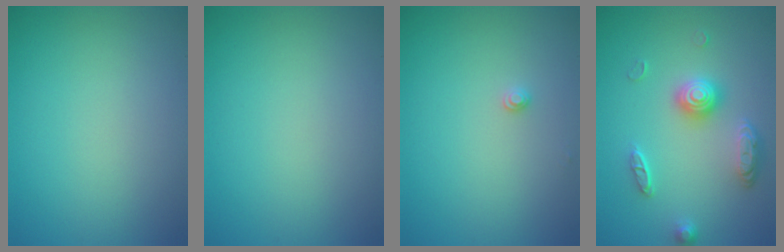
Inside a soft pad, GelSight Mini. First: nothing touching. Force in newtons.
{"total": 0.0}
{"total": 0.8, "press": 0.8, "slide": 0.0}
{"total": 3.5, "press": 3.0, "slide": 1.8}